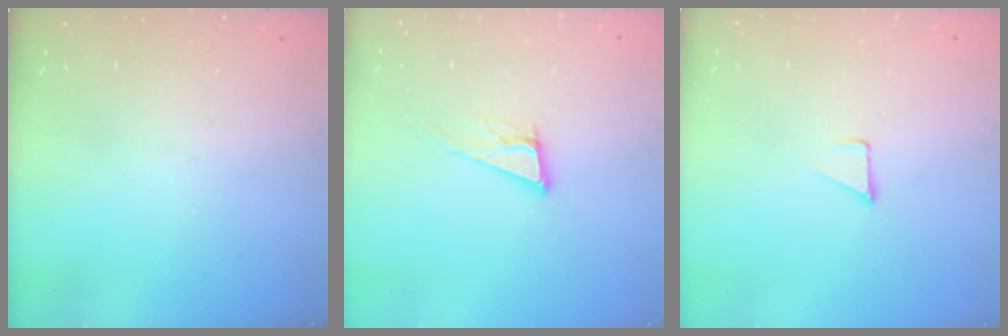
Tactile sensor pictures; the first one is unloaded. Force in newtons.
{"total": 11.3, "press": 10.9, "slide": 3.3}
{"total": 1.5, "press": 1.5, "slide": 0.1}